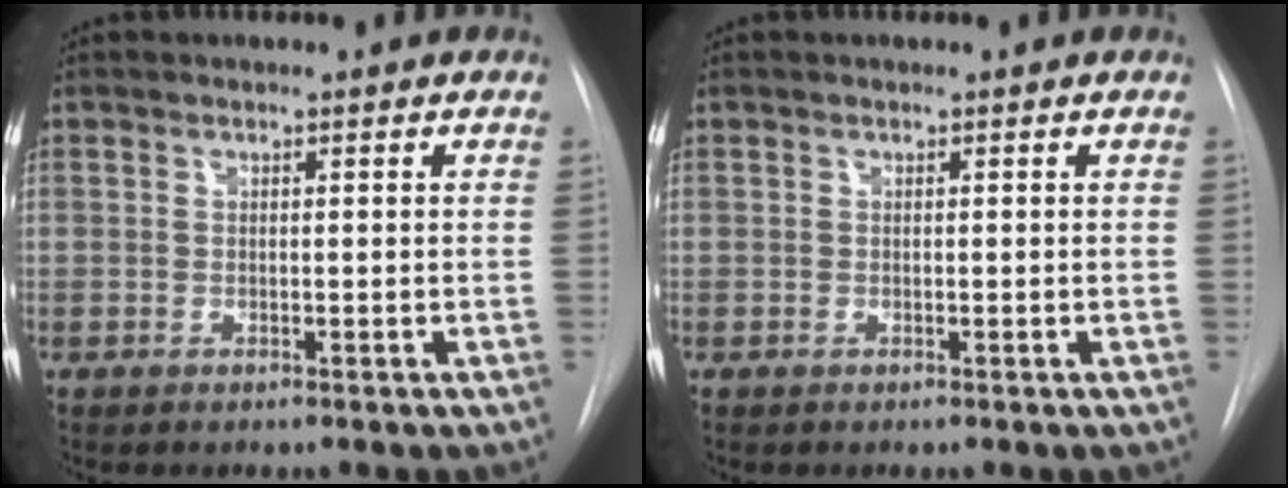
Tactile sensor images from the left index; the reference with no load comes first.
{"total": 0.0}